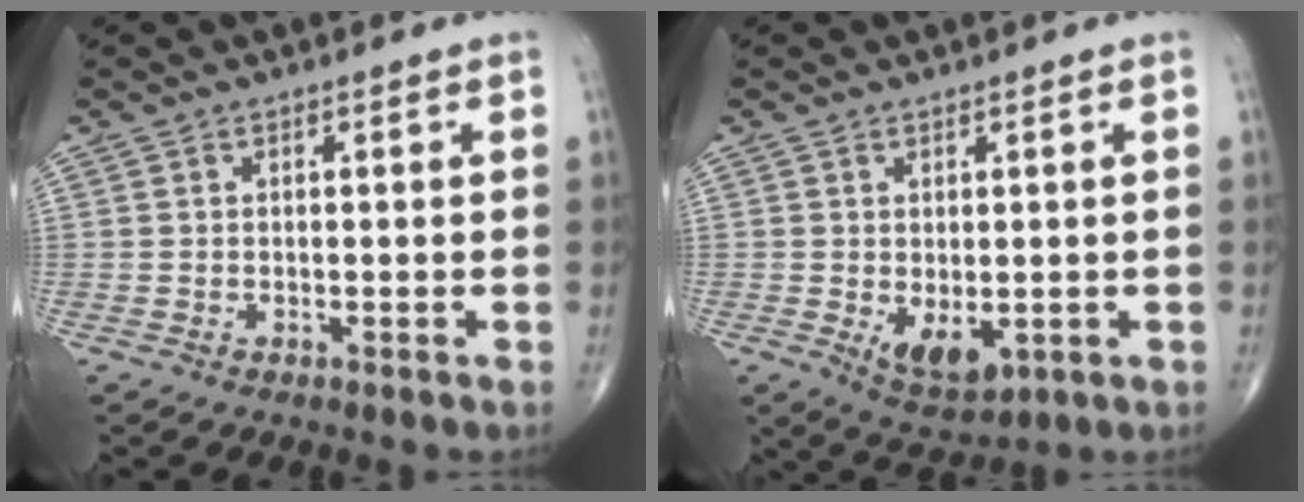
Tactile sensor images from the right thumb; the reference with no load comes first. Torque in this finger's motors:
{"motor_torque": [0.86, 2.17, 0.35, 0.47, 0.07]}